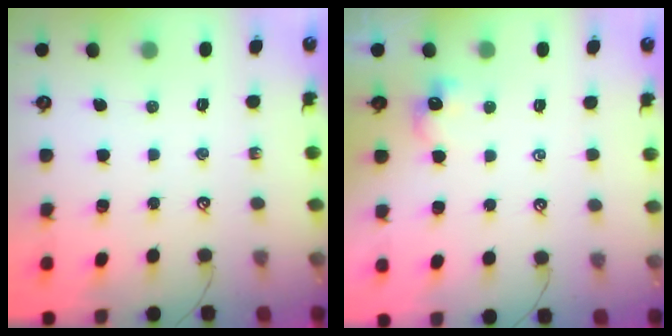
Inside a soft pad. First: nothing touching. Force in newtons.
{"total": 2.1, "press": 2.1, "slide": 0.3}